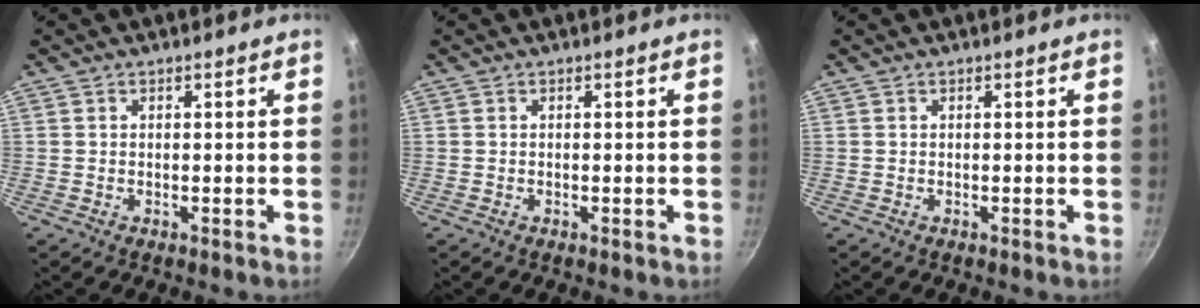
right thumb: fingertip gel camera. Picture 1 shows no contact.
{"total": 0.0}
{"total": 0.0}